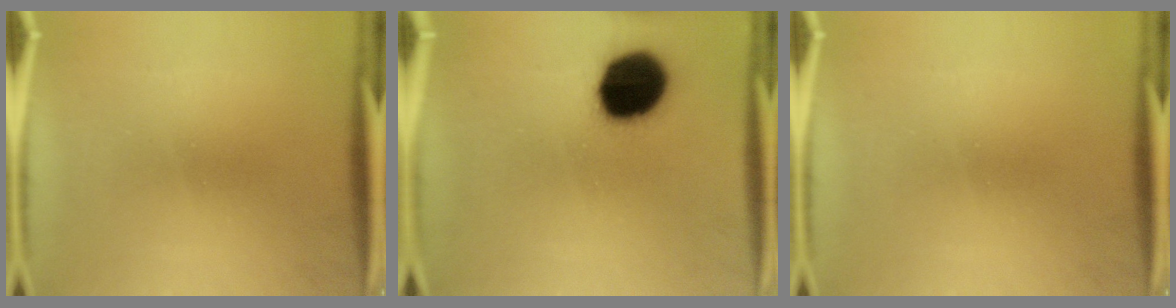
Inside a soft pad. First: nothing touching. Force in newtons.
{"total": 17.1}
{"total": 0.0}